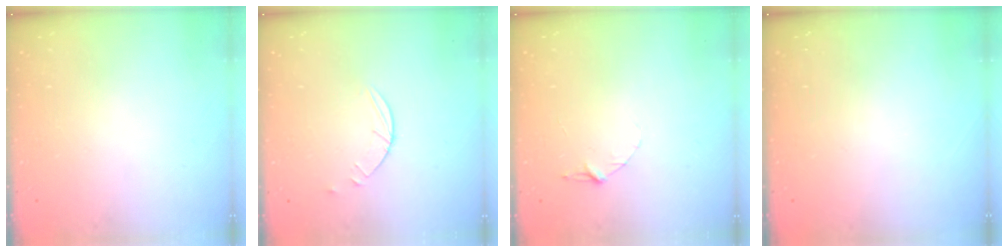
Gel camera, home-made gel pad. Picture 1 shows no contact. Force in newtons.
{"total": 2.9, "press": 2.8, "slide": 0.3}
{"total": 4.7, "press": 4.7, "slide": 0.5}
{"total": 0.0}